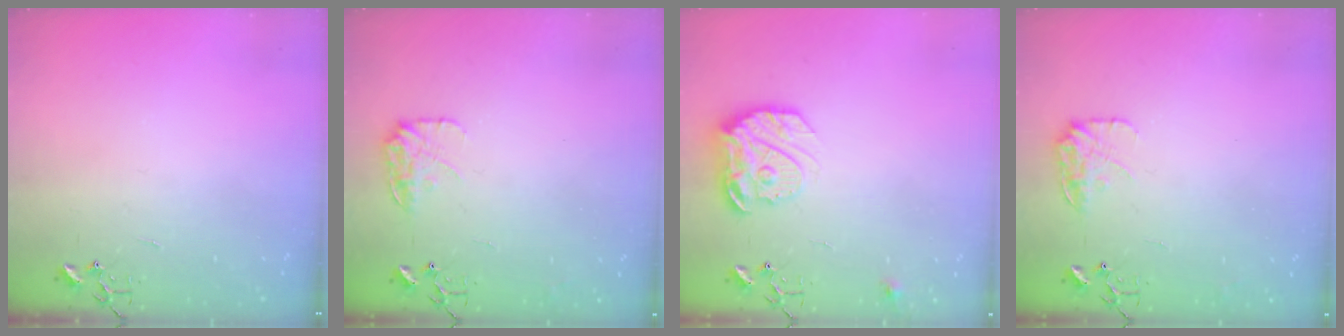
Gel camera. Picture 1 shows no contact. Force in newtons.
{"total": 11.4, "press": 11.3, "slide": 0.4}
{"total": 16.2, "press": 16.1, "slide": 1.4}
{"total": 11.4, "press": 11.3, "slide": 0.4}